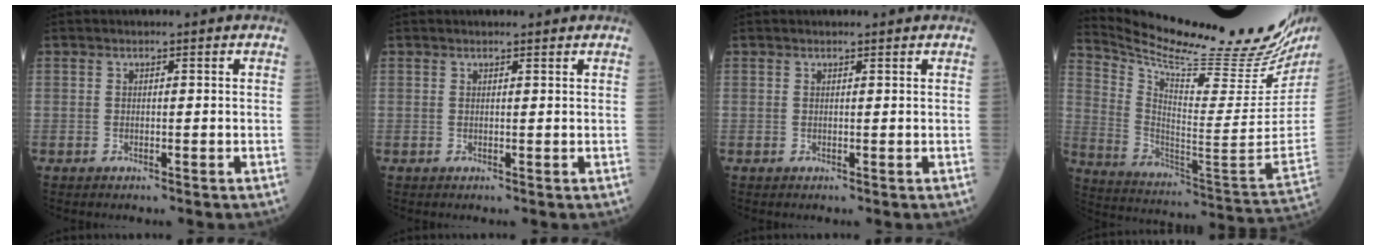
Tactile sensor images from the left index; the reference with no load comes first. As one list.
[{"total": 1.1, "force": [1.1, 0.1, 0.3], "torque": [-0.007, 0.003, 0.014]}, {"total": 0.7, "force": [0.7, 0.0, 0.2], "torque": [-0.007, 0.003, 0.009]}, {"total": 27.5, "force": [24.3, 1.4, 12.8], "torque": [-0.223, -0.102, 0.349]}]